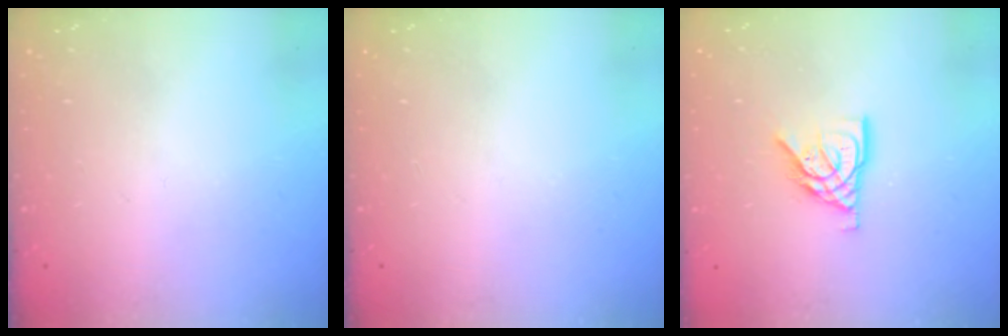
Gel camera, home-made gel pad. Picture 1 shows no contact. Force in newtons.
{"total": 0.0}
{"total": 9.9, "press": 9.8, "slide": 1.2}